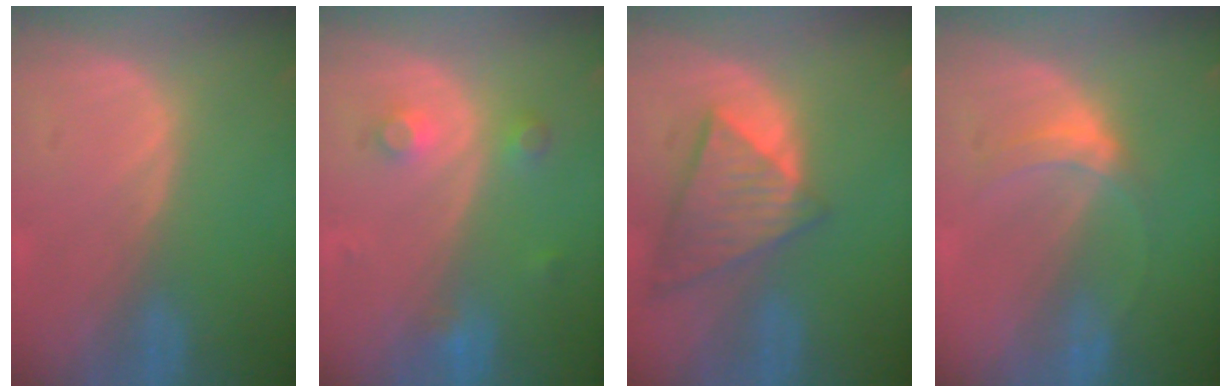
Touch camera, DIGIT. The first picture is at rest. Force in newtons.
{"total": 3.3, "press": 3.1, "slide": 1.1}
{"total": 8.6, "press": 7.5, "slide": 4.3}
{"total": 3.7, "press": 3.3, "slide": 1.7}